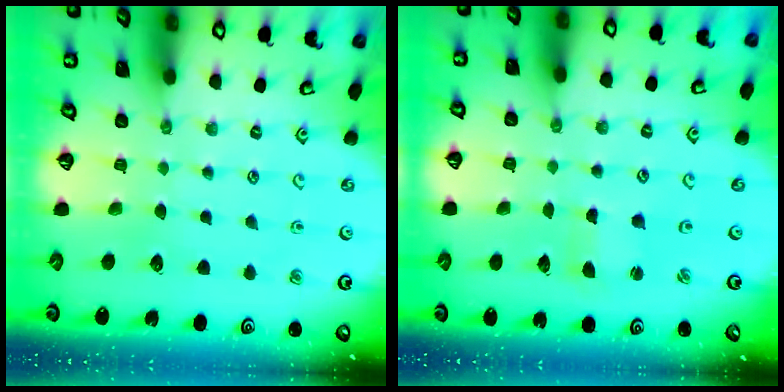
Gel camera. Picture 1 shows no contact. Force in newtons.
{"total": 0.9, "press": 0.9, "slide": 0.1}